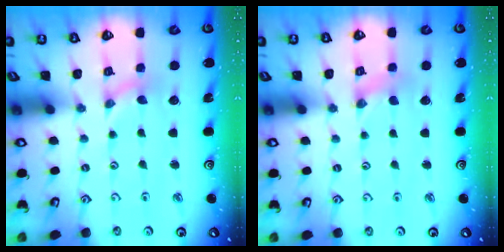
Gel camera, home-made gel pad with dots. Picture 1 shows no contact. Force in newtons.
{"total": 0.0}